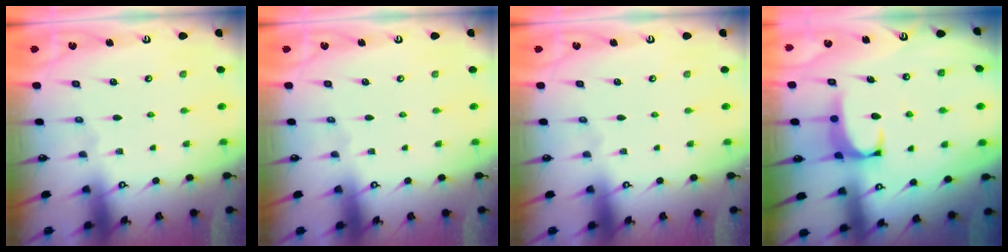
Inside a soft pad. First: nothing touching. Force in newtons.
{"total": 0.0}
{"total": 0.0}
{"total": 1.9, "press": 1.8, "slide": 0.3}